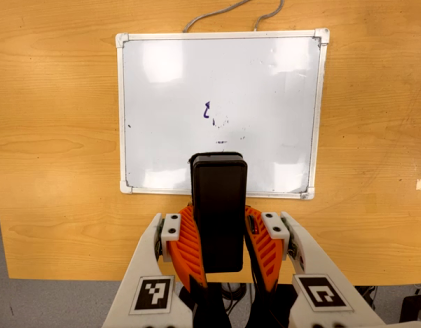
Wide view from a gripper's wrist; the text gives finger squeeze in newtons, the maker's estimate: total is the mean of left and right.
{"total": 12.2, "left": 10.7, "right": 13.6}